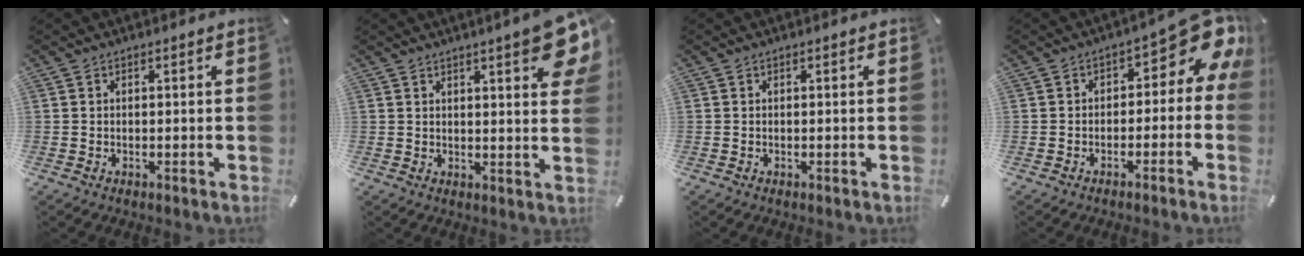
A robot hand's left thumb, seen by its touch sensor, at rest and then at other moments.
{"total": 8.5, "force": [4.5, 2.7, 6.7], "torque": [-0.085, -0.020, 0.074]}
{"total": 0.0}
{"total": 9.1, "force": [2.8, 4.9, 7.0], "torque": [-0.080, -0.034, 0.047]}